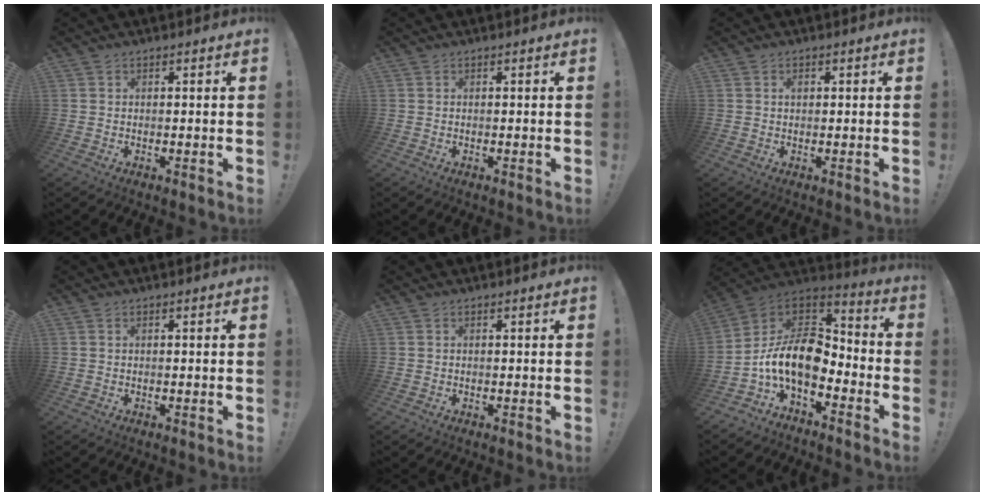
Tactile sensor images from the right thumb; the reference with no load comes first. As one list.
[{"total": 0.0}, {"total": 0.9, "force": [0.3, 0.7, 0.5], "torque": [-0.006, 0.001, 0.004]}, {"total": 0.0}, {"total": 0.0}, {"total": 15.7, "force": [-3.1, 9.7, 12.0], "torque": [-0.229, 0.012, -0.049]}]